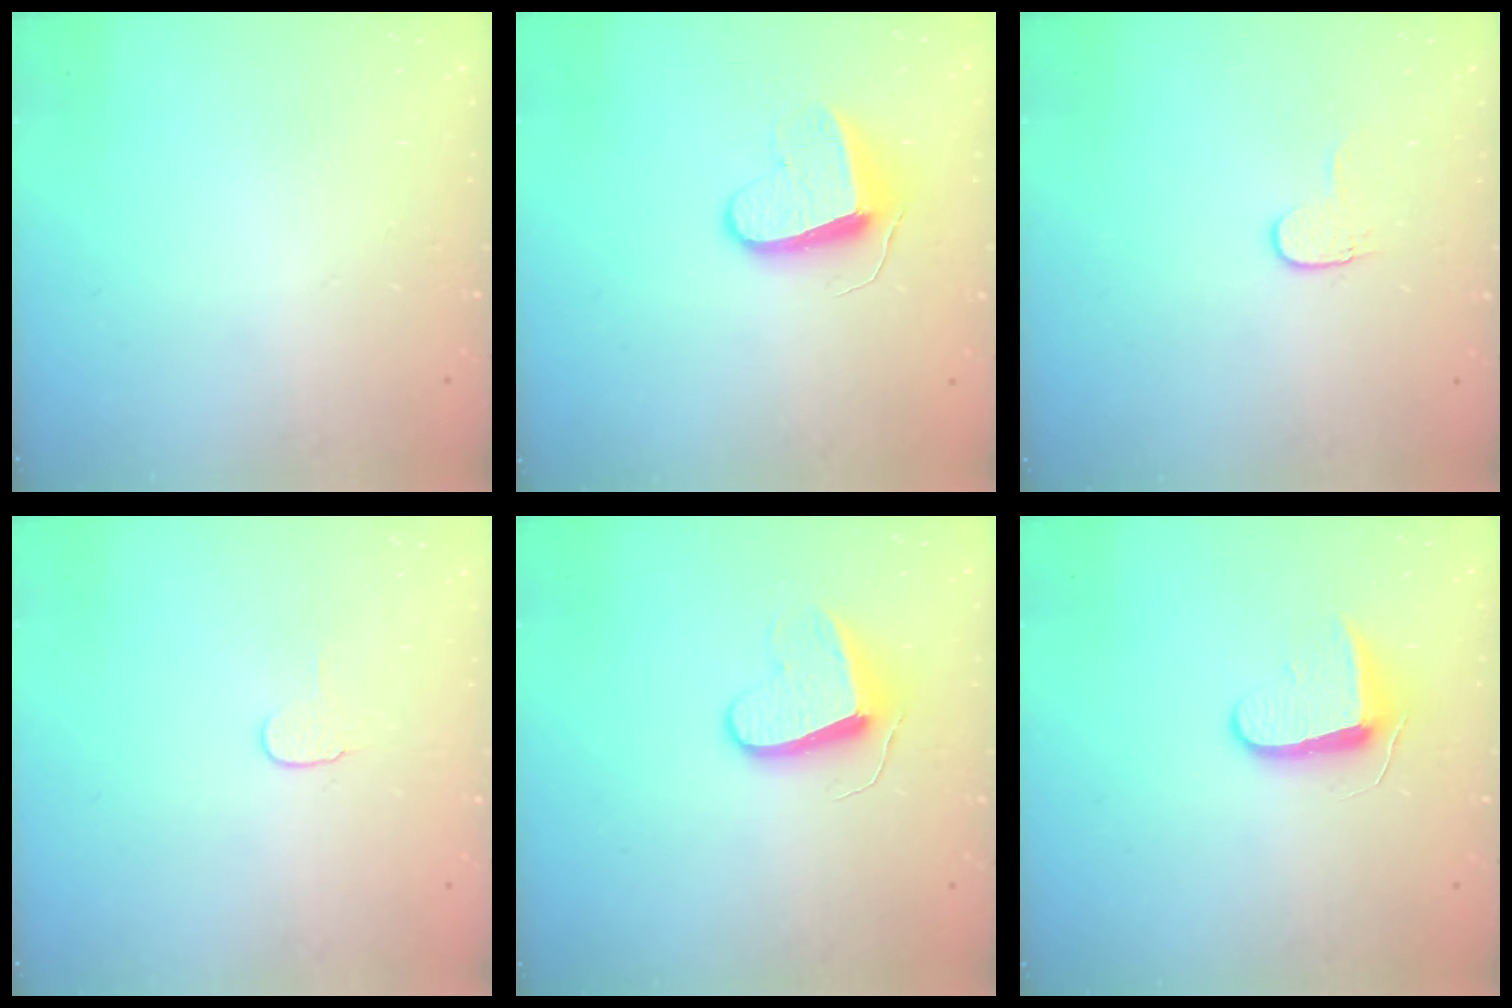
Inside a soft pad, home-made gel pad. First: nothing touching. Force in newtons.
{"total": 8.5, "press": 8.5, "slide": 0.3}
{"total": 3.6, "press": 3.6, "slide": 0.4}
{"total": 4.0, "press": 3.9, "slide": 0.5}
{"total": 9.4, "press": 9.4, "slide": 0.9}
{"total": 9.4, "press": 9.3, "slide": 0.9}